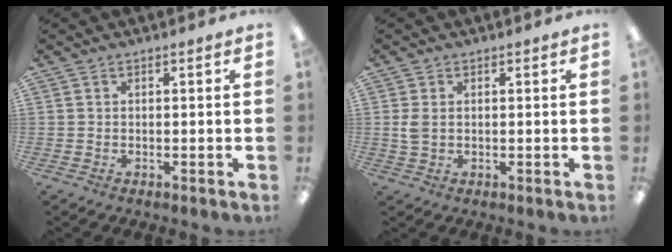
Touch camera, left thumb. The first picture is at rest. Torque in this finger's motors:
{"motor_torque": [-0.02, 0.03, -0.13, 0.15, 0.00]}